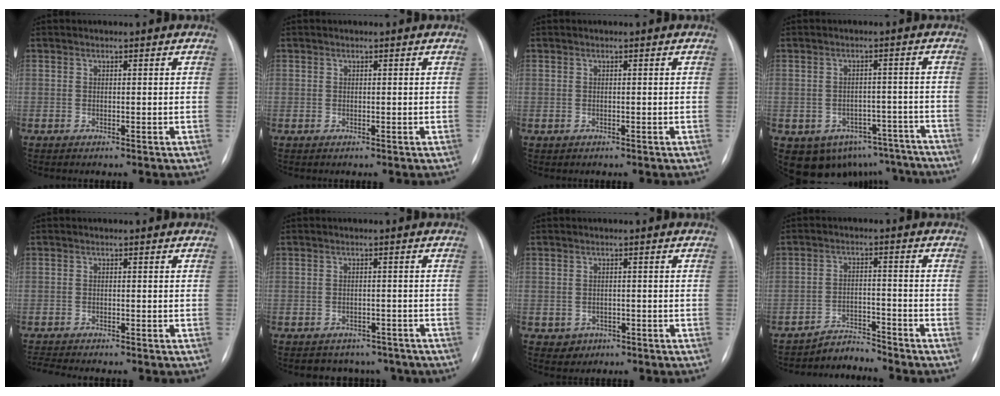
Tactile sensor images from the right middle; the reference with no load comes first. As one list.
[{"total": 0.6, "force": [0.0, 0.5, -0.1], "torque": [0.006, 0.004, -0.003]}, {"total": 0.0}, {"total": 12.8, "force": [-9.6, 8.0, 2.8], "torque": [-0.026, 0.031, -0.102]}, {"total": 3.2, "force": [-3.1, -0.2, 0.9], "torque": [-0.021, -0.011, -0.047]}, {"total": 6.5, "force": [-5.3, 3.7, 0.5], "torque": [0.004, 0.012, -0.056]}, {"total": 2.1, "force": [-1.0, 1.9, 0.2], "torque": [-0.005, 0.005, -0.007]}, {"total": 3.9, "force": [-3.7, -0.3, -1.2], "torque": [0.020, -0.006, -0.058]}]